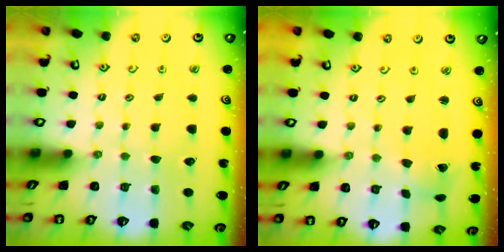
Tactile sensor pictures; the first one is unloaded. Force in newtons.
{"total": 1.1, "press": 1.0, "slide": 0.1}